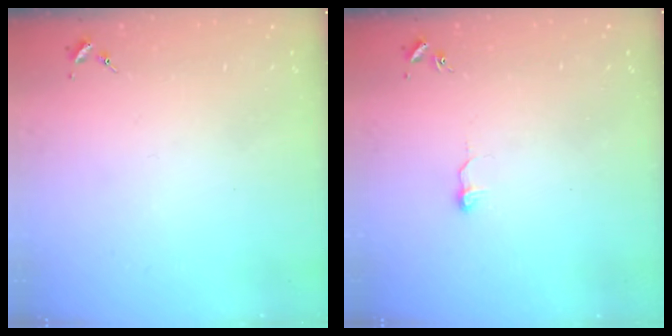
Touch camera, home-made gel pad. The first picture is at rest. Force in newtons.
{"total": 4.6, "press": 4.5, "slide": 0.6}